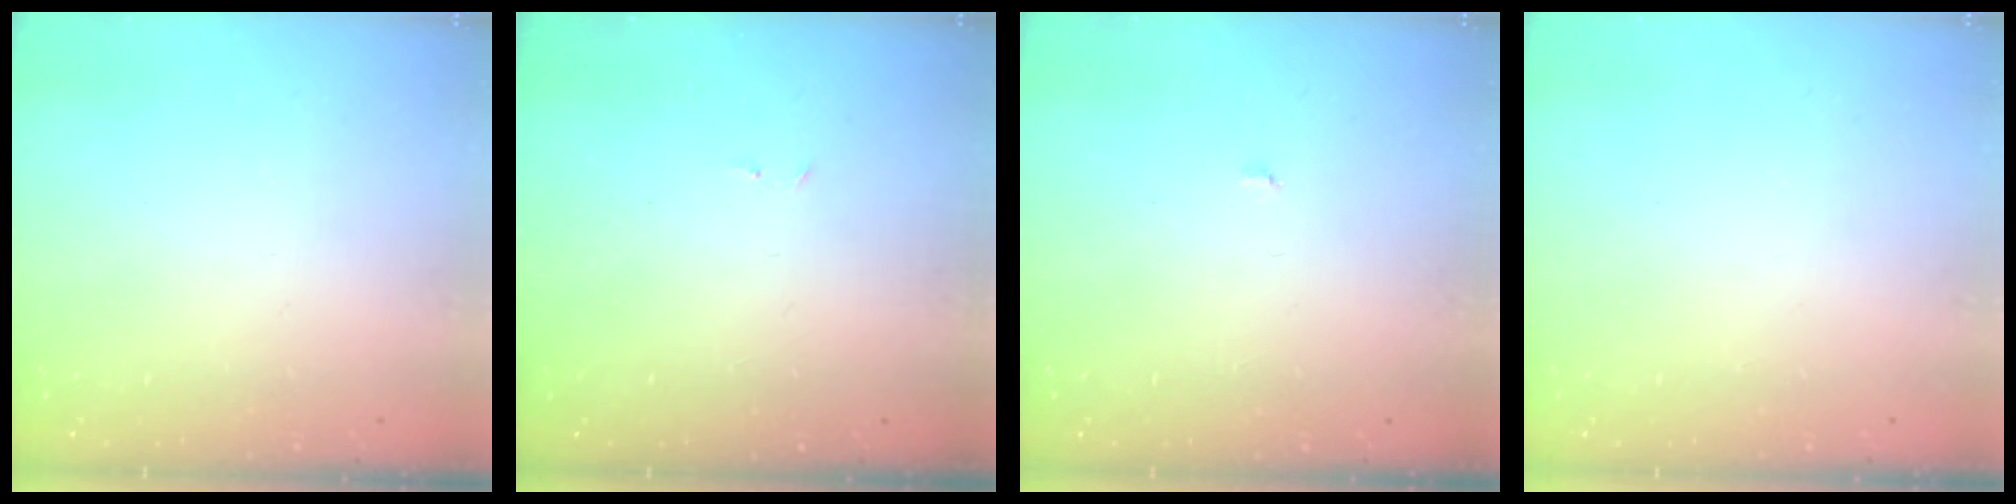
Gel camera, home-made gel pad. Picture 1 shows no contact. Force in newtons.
{"total": 3.0, "press": 2.9, "slide": 0.4}
{"total": 3.4, "press": 3.4, "slide": 0.4}
{"total": 0.0}